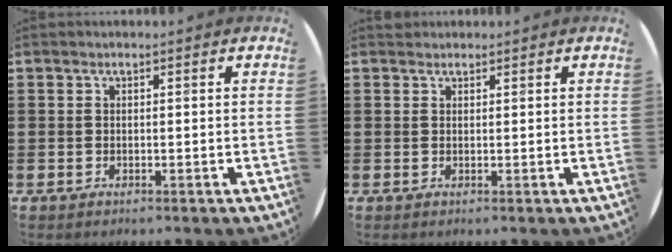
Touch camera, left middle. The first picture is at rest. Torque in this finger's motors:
{"motor_torque": [-0.14, -0.37, 0.09, 0.01]}